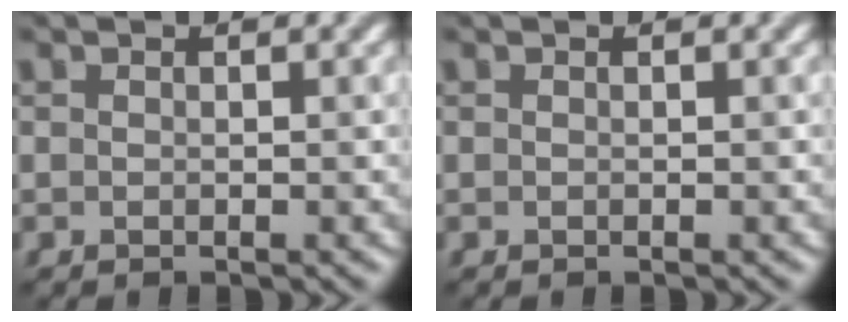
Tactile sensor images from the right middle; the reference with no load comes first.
{"total": 0.0}